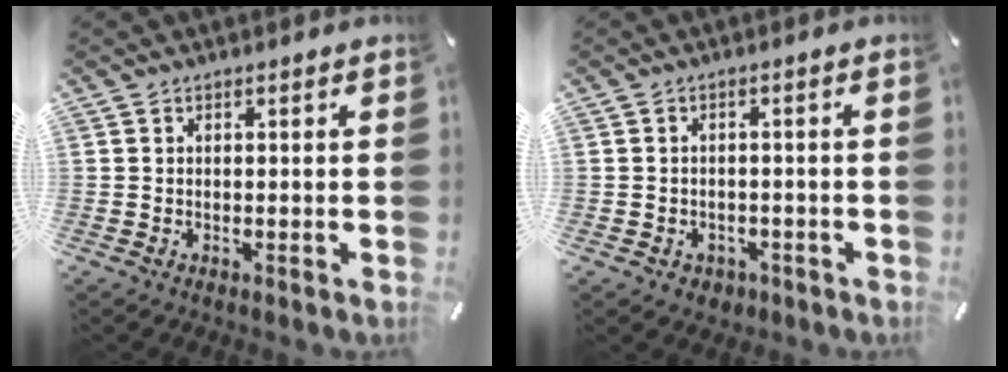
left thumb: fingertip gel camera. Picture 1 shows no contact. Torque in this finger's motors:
{"motor_torque": [-0.31, 0.40, 0.09, 0.09, 0.03]}